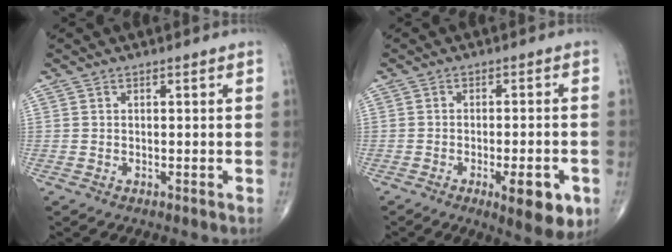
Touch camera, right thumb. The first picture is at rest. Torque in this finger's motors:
{"motor_torque": [1.19, 1.39, 0.03, -0.13, 0.22]}